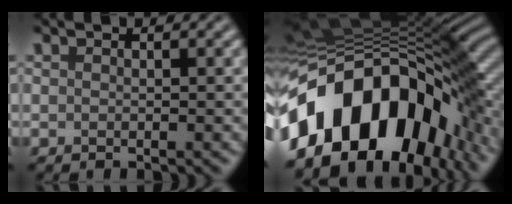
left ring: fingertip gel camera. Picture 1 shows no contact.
{"total": 17.5, "force": [-6.3, 10.6, 12.4], "torque": [-0.207, 0.000, -0.112]}